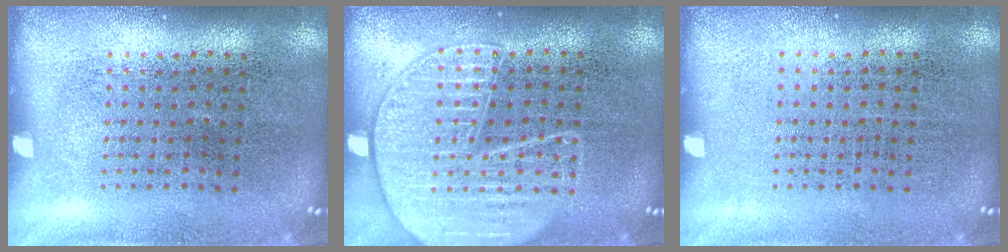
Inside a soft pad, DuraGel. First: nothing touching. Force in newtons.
{"total": 3.3, "press": 3.3, "slide": 0.3}
{"total": 0.0}